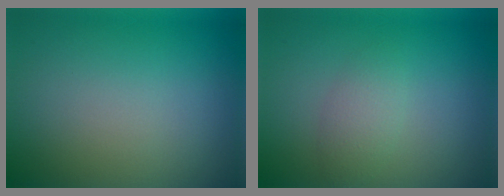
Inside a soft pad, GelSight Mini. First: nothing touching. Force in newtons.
{"total": 1.9, "press": 1.9, "slide": 0.1}